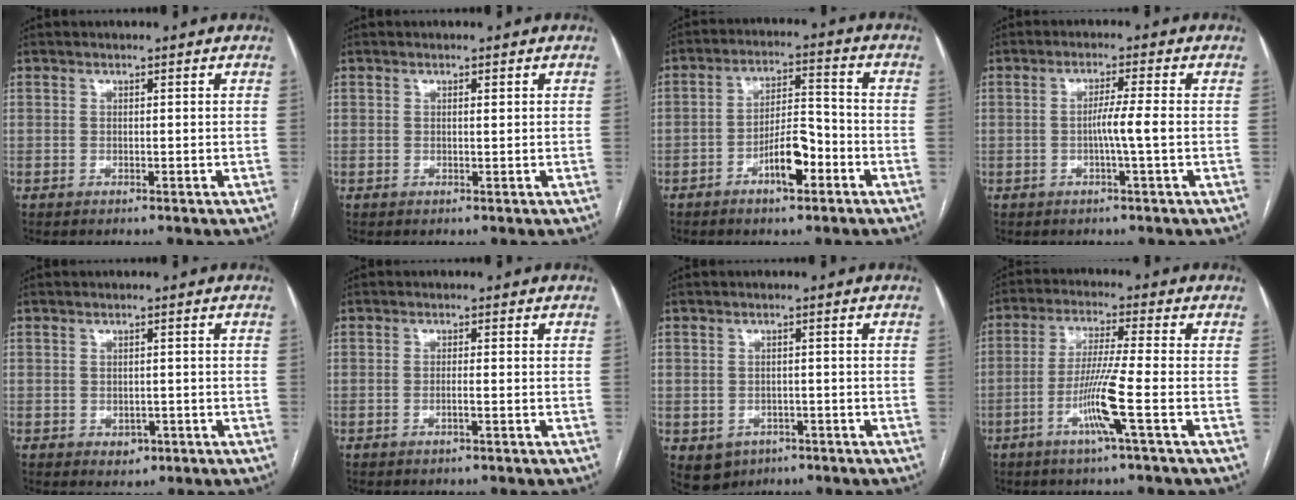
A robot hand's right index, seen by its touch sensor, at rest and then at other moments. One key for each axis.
{"total": 0.5, "fx": 0.2, "fy": 0.1, "fz": 0.5, "tx": -0.011, "ty": 0.000, "tz": 0.005}
{"total": 7.4, "fx": -3.6, "fy": 2.1, "fz": 6.2, "tx": -0.110, "ty": 0.011, "tz": -0.059}
{"total": 3.7, "fx": -0.6, "fy": -0.8, "fz": 3.6, "tx": -0.062, "ty": 0.001, "tz": -0.010}
{"total": 2.1, "fx": -0.8, "fy": 1.6, "fz": 1.1, "tx": -0.011, "ty": 0.002, "tz": -0.001}
{"total": 1.1, "fx": -0.4, "fy": -0.2, "fz": 1.0, "tx": -0.019, "ty": 0.000, "tz": -0.008}
{"total": 7.7, "fx": -3.6, "fy": 6.4, "fz": 2.1, "tx": -0.042, "ty": 0.010, "tz": -0.039}
{"total": 8.2, "fx": -3.1, "fy": -1.5, "fz": 7.4, "tx": -0.144, "ty": -0.012, "tz": -0.064}